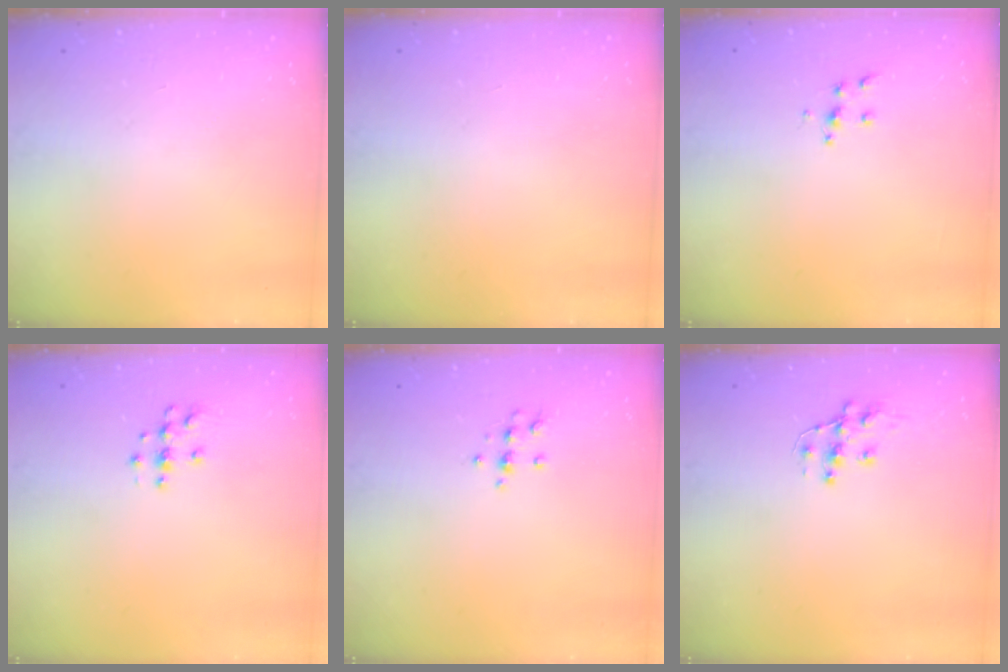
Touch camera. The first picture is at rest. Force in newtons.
{"total": 0.0}
{"total": 5.9, "press": 5.9, "slide": 0.3}
{"total": 3.9, "press": 3.8, "slide": 0.4}
{"total": 6.2, "press": 6.2, "slide": 0.9}
{"total": 8.8, "press": 8.8, "slide": 0.6}